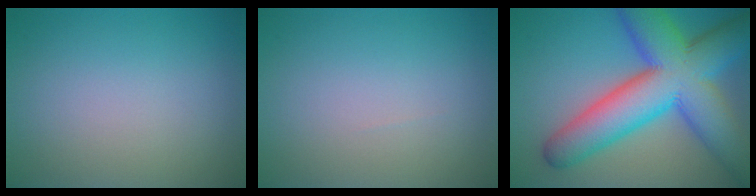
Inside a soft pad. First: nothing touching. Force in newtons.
{"total": 0.0}
{"total": 13.7, "press": 13.7, "slide": 0.3}